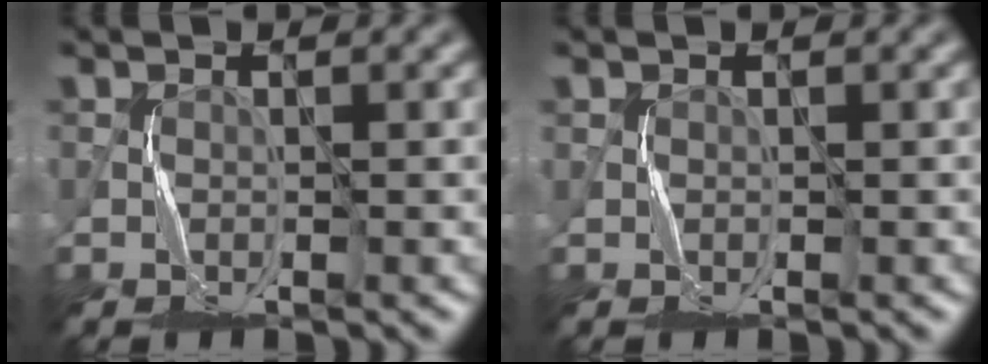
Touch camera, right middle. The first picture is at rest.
{"total": 0.0}